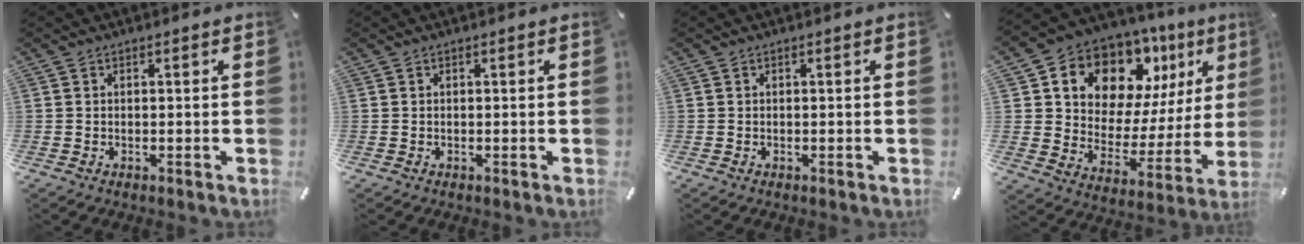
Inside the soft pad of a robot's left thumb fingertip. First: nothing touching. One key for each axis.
{"total": 0.0}
{"total": 0.0}
{"total": 12.5, "fx": 8.8, "fy": 8.2, "fz": 3.4, "tx": -0.063, "ty": -0.085, "tz": 0.156}